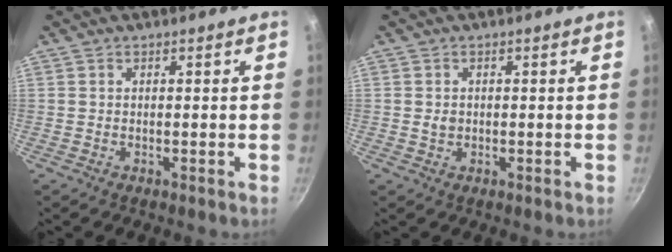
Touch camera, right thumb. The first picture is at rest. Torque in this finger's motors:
{"motor_torque": [-0.23, 0.18, 0.29, -0.38, 0.01]}